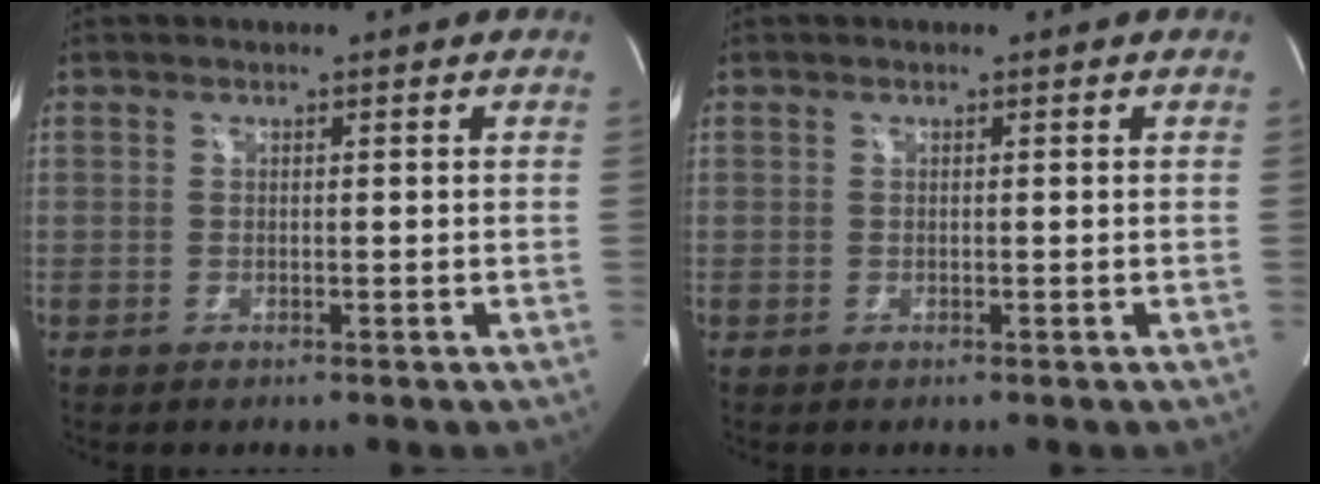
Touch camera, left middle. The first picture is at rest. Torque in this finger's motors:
{"motor_torque": [-0.11, 0.04, 0.07, -0.01]}